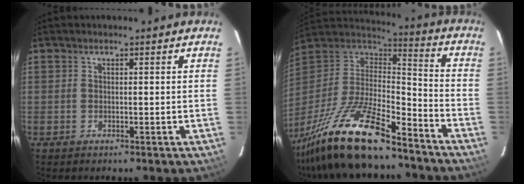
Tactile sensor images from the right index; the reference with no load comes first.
{"total": 25.2, "force": [-18.2, 6.7, 16.0], "torque": [-0.327, -0.043, -0.318]}